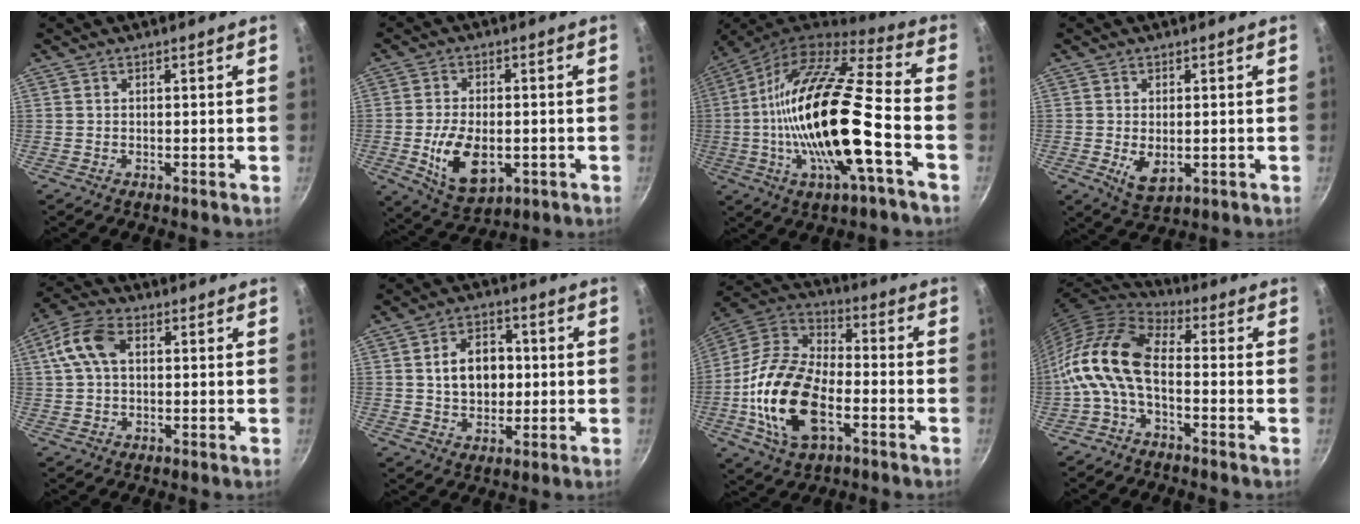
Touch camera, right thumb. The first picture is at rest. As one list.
[{"total": 11.8, "force": [-2.5, 6.9, 9.2], "torque": [-0.151, -0.003, -0.030]}, {"total": 23.5, "force": [-5.1, 6.3, 22.1], "torque": [-0.399, 0.019, -0.105]}, {"total": 5.2, "force": [-0.8, 3.1, 4.1], "torque": [-0.065, -0.015, -0.003]}, {"total": 9.1, "force": [2.0, 5.8, 6.7], "torque": [-0.130, 0.018, 0.024]}, {"total": 10.2, "force": [0.9, 7.4, 7.0], "torque": [-0.082, 0.010, 0.015]}, {"total": 20.9, "force": [-5.8, 11.7, 16.4], "torque": [-0.304, 0.031, -0.120]}, {"total": 12.9, "force": [-2.8, 6.8, 10.6], "torque": [-0.208, 0.040, -0.075]}]